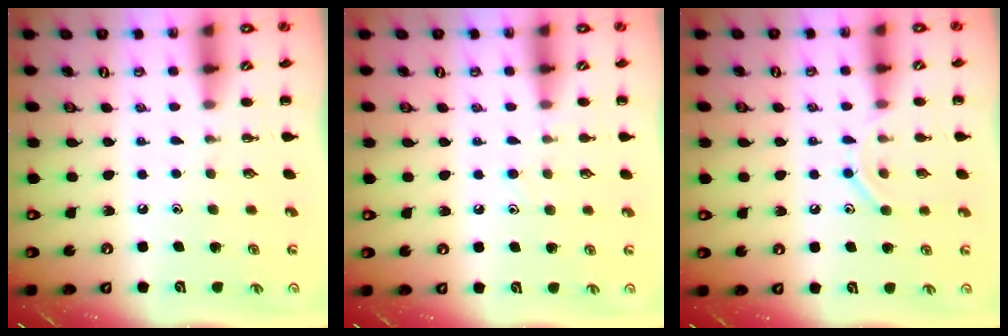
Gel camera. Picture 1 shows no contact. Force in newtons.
{"total": 6.6, "press": 6.2, "slide": 2.3}
{"total": 8.5, "press": 8.3, "slide": 1.6}